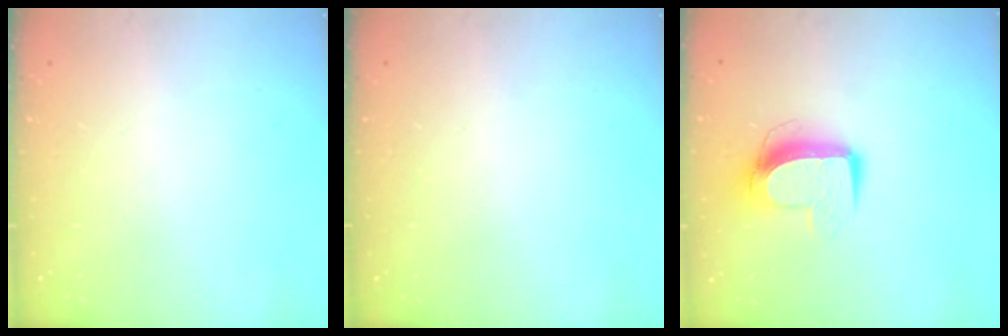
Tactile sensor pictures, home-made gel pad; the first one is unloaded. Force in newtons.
{"total": 0.0}
{"total": 10.2, "press": 10.2, "slide": 0.6}